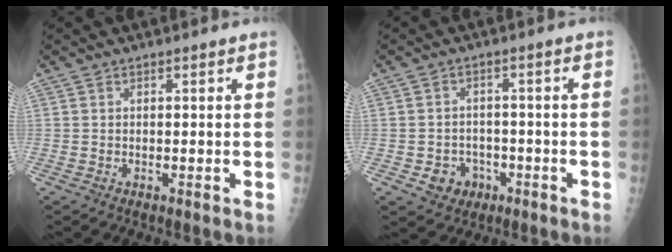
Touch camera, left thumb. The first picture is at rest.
{"total": 5.0, "force": [-2.2, 4.3, 1.5], "torque": [0.000, 0.015, -0.026]}